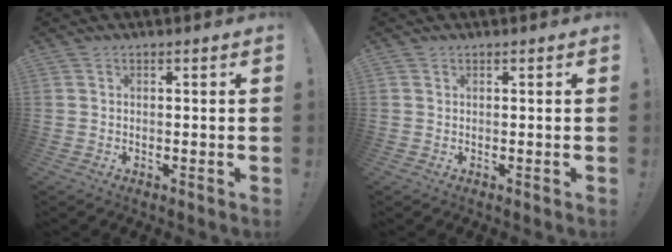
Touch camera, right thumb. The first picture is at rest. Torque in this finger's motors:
{"motor_torque": [0.06, -0.25, -0.06, 0.16, 0.05]}